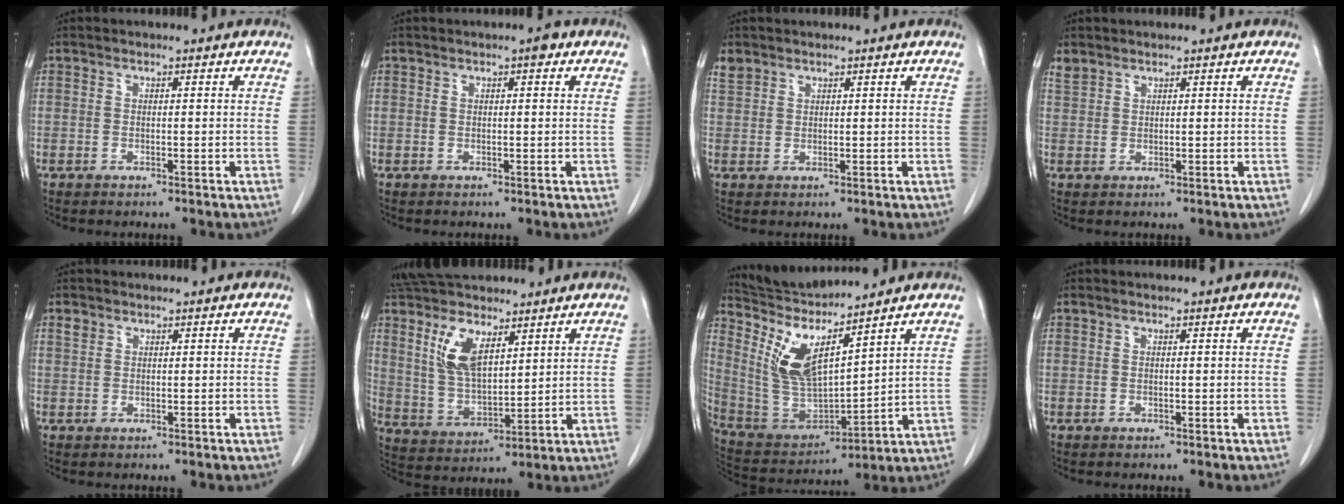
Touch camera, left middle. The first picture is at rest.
{"total": 1.5, "force": [0.8, 0.3, 1.2], "torque": [-0.024, 0.004, 0.009]}
{"total": 1.8, "force": [1.5, 0.9, 0.1], "torque": [-0.004, 0.009, 0.032]}
{"total": 1.5, "force": [1.4, 0.6, 0.1], "torque": [-0.006, 0.008, 0.032]}
{"total": 1.1, "force": [0.8, 0.7, 0.3], "torque": [-0.005, 0.008, 0.014]}
{"total": 13.1, "force": [7.4, 5.7, 9.2], "torque": [-0.188, 0.020, 0.142]}
{"total": 12.1, "force": [9.6, 1.2, 7.1], "torque": [-0.149, -0.017, 0.202]}
{"total": 0.0}